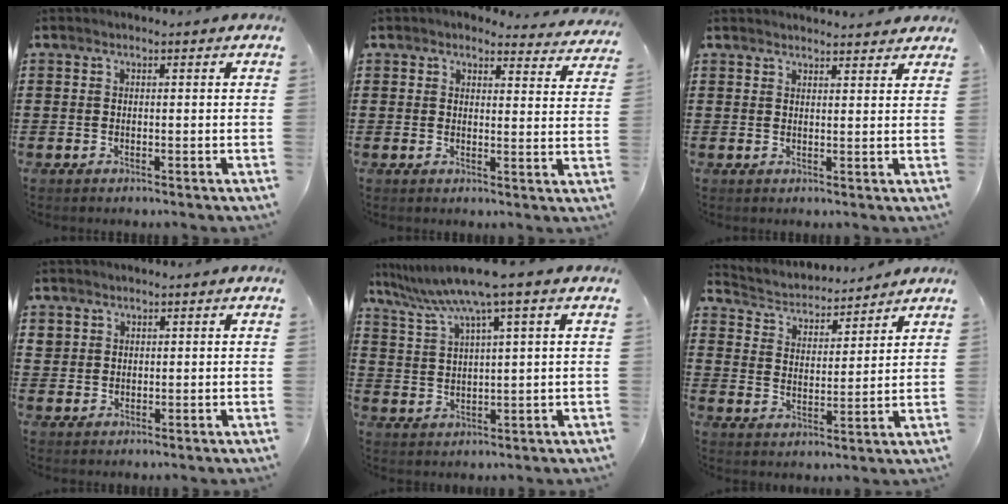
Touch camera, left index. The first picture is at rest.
{"total": 3.5, "force": [3.2, 0.7, 1.0], "torque": [-0.024, -0.018, 0.057]}
{"total": 2.1, "force": [2.1, -0.1, 0.2], "torque": [-0.009, -0.006, 0.041]}
{"total": 1.3, "force": [0.8, 1.1, 0.0], "torque": [-0.002, 0.005, 0.015]}
{"total": 7.4, "force": [4.9, -0.5, 5.4], "torque": [-0.129, -0.029, 0.080]}
{"total": 3.4, "force": [3.4, 0.6, 0.0], "torque": [-0.023, -0.029, 0.053]}